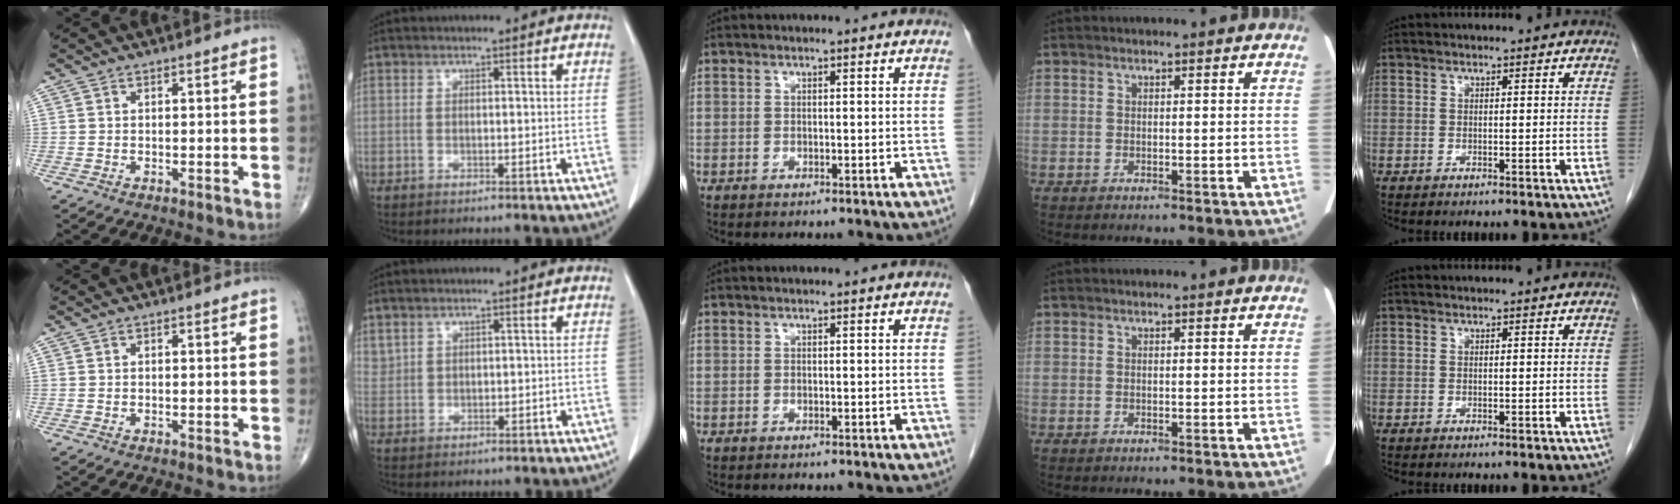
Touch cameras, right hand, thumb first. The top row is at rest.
{"index": {"total": 1.7, "force": [1.2, 1.1, 0.4], "torque": [-0.008, 0.006, 0.031]}}